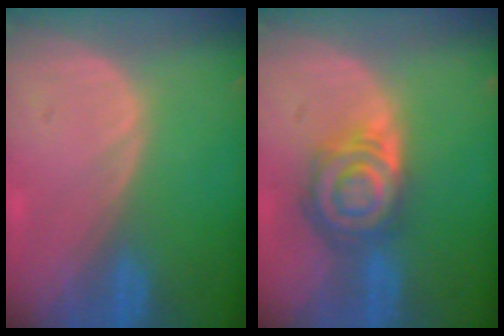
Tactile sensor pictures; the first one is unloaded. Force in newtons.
{"total": 8.2, "press": 7.2, "slide": 3.9}